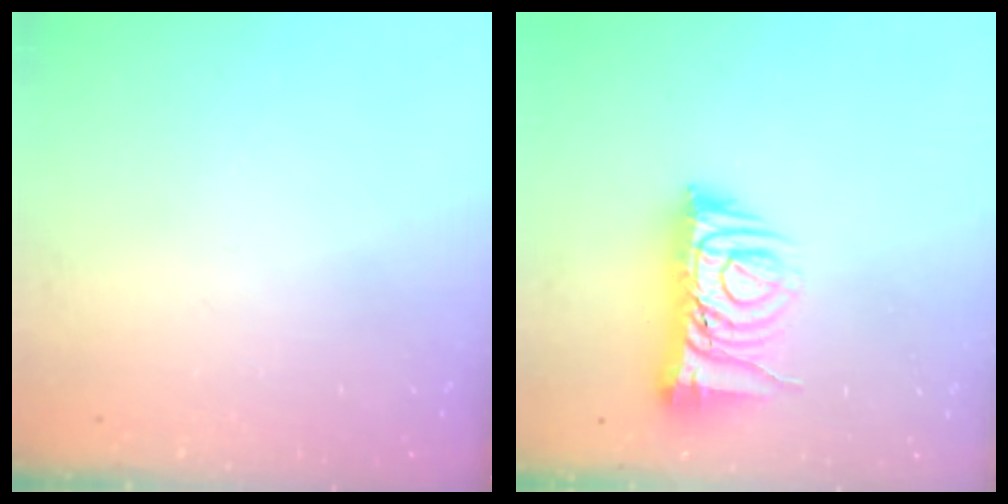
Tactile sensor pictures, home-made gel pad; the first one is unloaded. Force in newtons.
{"total": 9.9, "press": 9.8, "slide": 1.4}